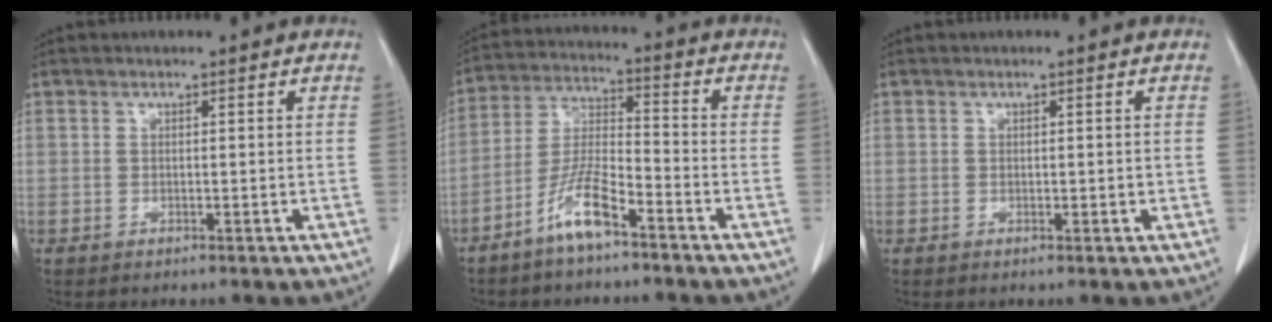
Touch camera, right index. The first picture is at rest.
{"total": 8.2, "force": [-5.4, 1.3, 6.0], "torque": [-0.131, -0.003, -0.108]}
{"total": 1.1, "force": [-0.1, 0.6, 0.9], "torque": [-0.012, 0.000, 0.002]}